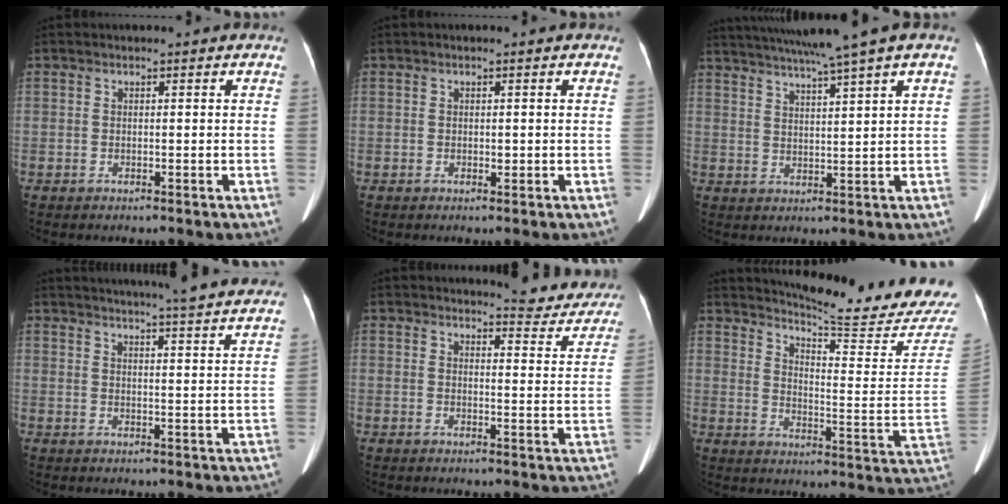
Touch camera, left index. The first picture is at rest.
{"total": 0.8, "force": [-0.1, 0.4, 0.6], "torque": [-0.008, -0.001, -0.002]}
{"total": 11.8, "force": [9.3, -1.6, 7.1], "torque": [-0.119, 0.014, 0.135]}
{"total": 20.8, "force": [19.2, -0.2, 8.1], "torque": [-0.123, -0.019, 0.234]}
{"total": 8.8, "force": [8.5, 1.6, 1.4], "torque": [-0.003, -0.030, 0.083]}
{"total": 21.3, "force": [20.5, 0.1, 5.6], "torque": [-0.089, -0.121, 0.246]}